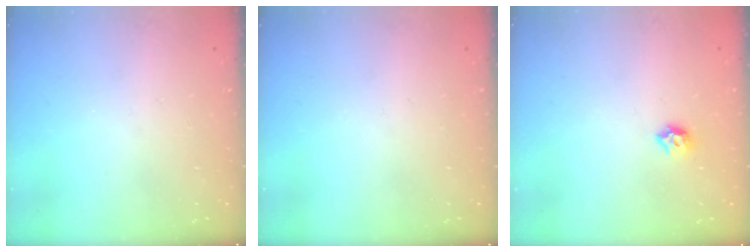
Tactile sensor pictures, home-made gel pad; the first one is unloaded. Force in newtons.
{"total": 0.0}
{"total": 6.0, "press": 5.9, "slide": 0.9}